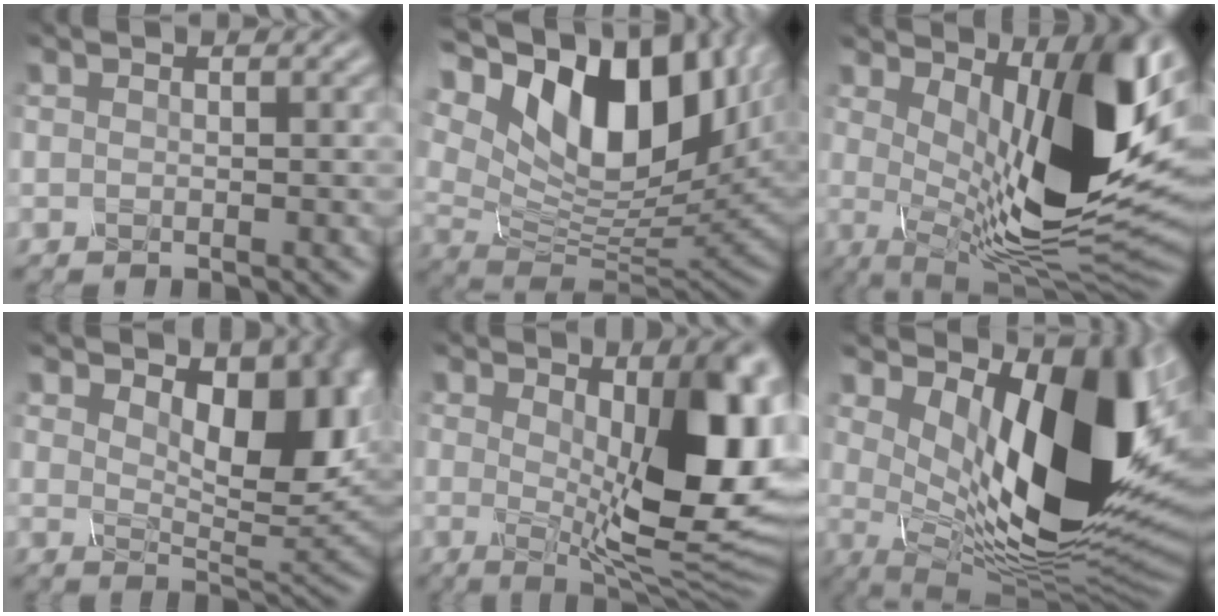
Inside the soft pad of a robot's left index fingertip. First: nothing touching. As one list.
[{"total": 15.9, "force": [5.8, 8.5, 12.2], "torque": [-0.220, 0.020, 0.100]}, {"total": 13.6, "force": [3.1, 5.1, 12.2], "torque": [-0.177, -0.025, 0.062]}, {"total": 9.0, "force": [3.0, 4.4, 7.2], "torque": [-0.106, -0.010, 0.045]}, {"total": 12.4, "force": [1.3, 4.9, 11.3], "torque": [-0.138, -0.019, 0.024]}, {"total": 16.3, "force": [3.4, 7.8, 14.0], "torque": [-0.203, -0.019, 0.064]}]